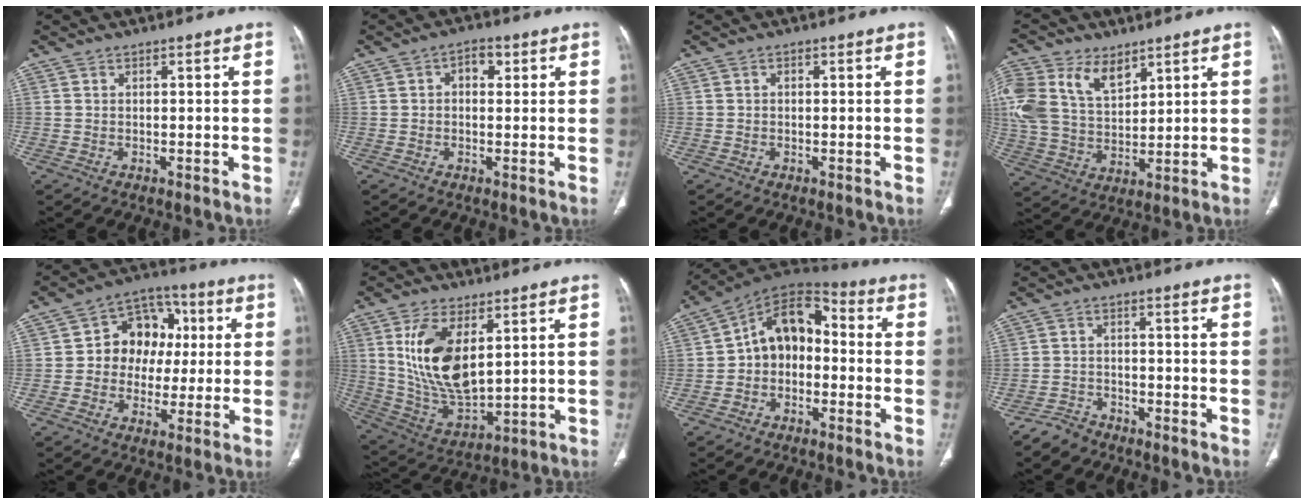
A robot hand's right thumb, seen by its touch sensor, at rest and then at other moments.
{"total": 3.5, "force": [0.9, 2.4, 2.4], "torque": [-0.019, 0.005, 0.009]}
{"total": 0.5, "force": [0.1, 0.4, 0.4], "torque": [-0.005, 0.001, 0.000]}
{"total": 18.7, "force": [9.0, 12.0, 11.2], "torque": [-0.254, -0.002, 0.176]}
{"total": 12.5, "force": [1.1, 10.1, 7.2], "torque": [-0.059, 0.023, 0.007]}
{"total": 15.8, "force": [4.7, 7.9, 12.8], "torque": [-0.236, -0.027, 0.106]}
{"total": 11.5, "force": [-1.0, 8.3, 7.9], "torque": [-0.094, 0.047, -0.036]}
{"total": 3.6, "force": [-3.3, 1.5, 0.3], "torque": [-0.011, 0.015, -0.063]}